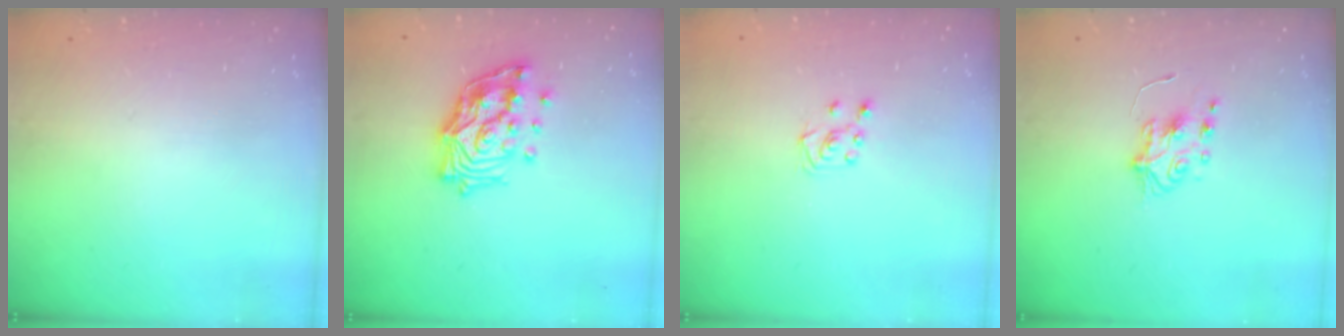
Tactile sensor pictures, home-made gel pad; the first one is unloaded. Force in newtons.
{"total": 17.0, "press": 16.9, "slide": 2.0}
{"total": 5.1, "press": 5.1, "slide": 0.5}
{"total": 5.8, "press": 5.8, "slide": 0.6}